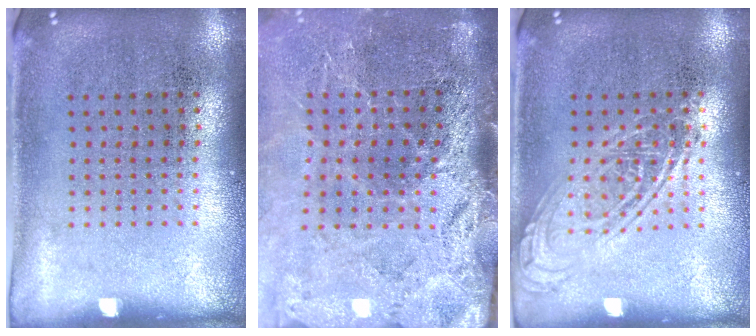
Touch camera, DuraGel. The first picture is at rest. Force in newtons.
{"total": 4.0, "press": 3.3, "slide": 2.2}
{"total": 2.5, "press": 2.5, "slide": 0.3}